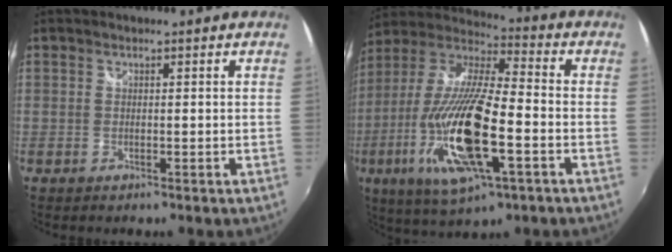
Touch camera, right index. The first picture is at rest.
{"total": 23.0, "force": [-7.3, 6.4, 20.9], "torque": [-0.417, -0.039, -0.135]}